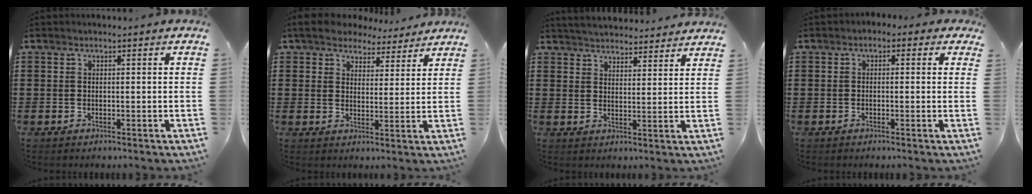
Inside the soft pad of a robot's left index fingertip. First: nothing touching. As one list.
[{"total": 5.9, "force": [5.5, 2.0, 0.9], "torque": [-0.045, -0.017, 0.099]}, {"total": 3.9, "force": [3.9, 0.1, 0.1], "torque": [-0.016, -0.017, 0.071]}, {"total": 1.2, "force": [-0.7, 0.8, 0.5], "torque": [-0.014, 0.005, -0.017]}]